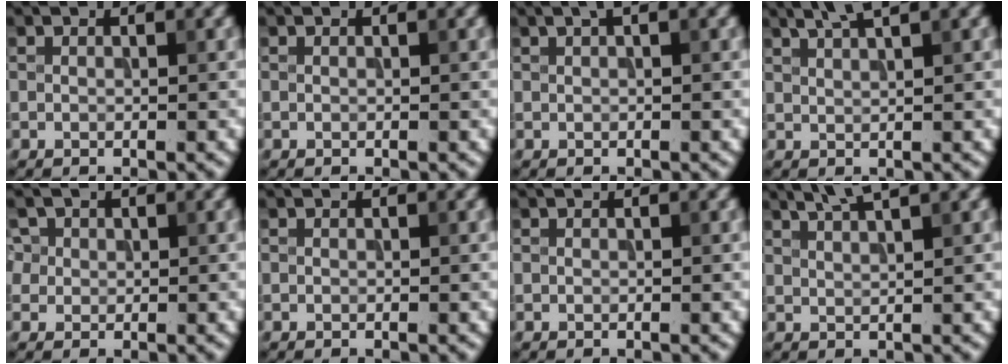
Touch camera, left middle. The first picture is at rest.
{"total": 0.0}
{"total": 1.0, "force": [0.6, 0.2, 0.8], "torque": [-0.013, 0.007, 0.011]}
{"total": 2.9, "force": [2.1, 0.5, 1.9], "torque": [-0.022, 0.012, 0.030]}
{"total": 3.5, "force": [1.5, 2.8, 1.3], "torque": [-0.027, 0.009, 0.029]}
{"total": 0.0}
{"total": 0.0}
{"total": 3.8, "force": [2.8, 0.7, 2.4], "torque": [-0.019, 0.018, 0.030]}